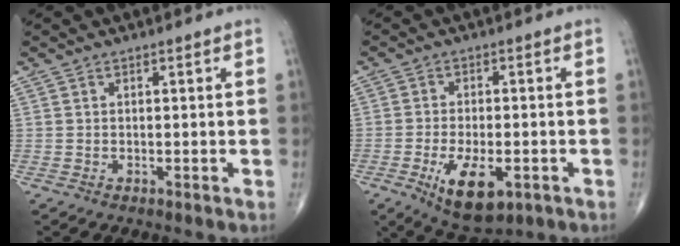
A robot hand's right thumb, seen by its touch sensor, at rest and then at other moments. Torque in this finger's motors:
{"motor_torque": [-0.01, 0.15, 0.38, 0.09, 0.13]}